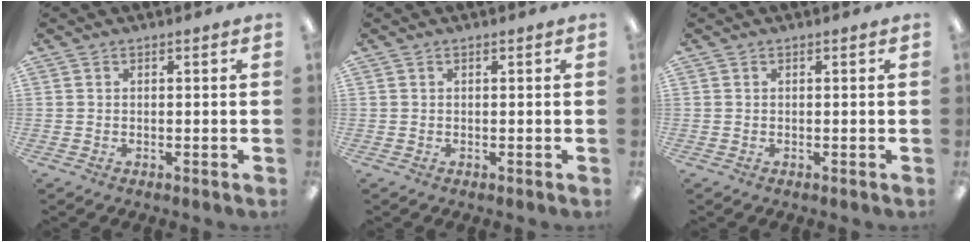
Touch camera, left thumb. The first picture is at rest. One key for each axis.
{"total": 0.0}
{"total": 0.0}